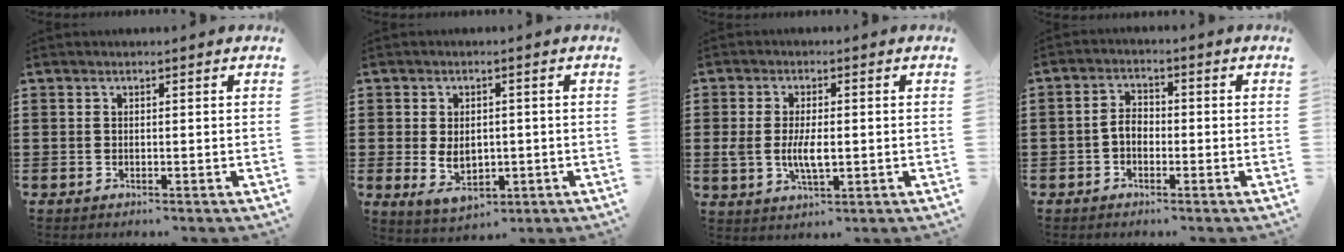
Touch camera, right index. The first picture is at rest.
{"total": 4.7, "force": [-0.5, 3.3, 3.3], "torque": [-0.058, -0.001, -0.016]}
{"total": 5.1, "force": [-0.5, 2.3, 4.6], "torque": [-0.096, -0.002, -0.011]}
{"total": 3.0, "force": [-1.0, 1.9, 2.1], "torque": [-0.048, 0.004, -0.024]}